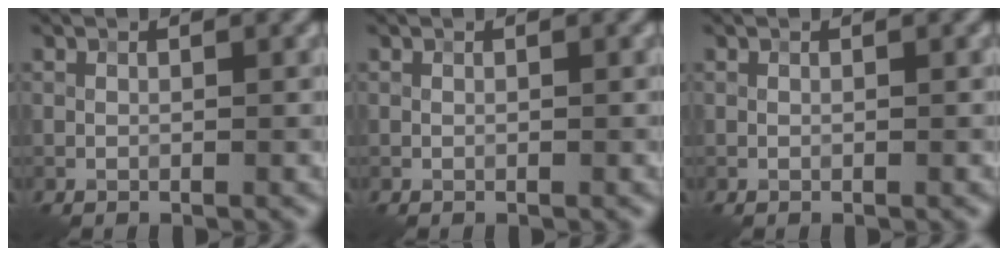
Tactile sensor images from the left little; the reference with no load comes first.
{"total": 0.0}
{"total": 0.0}